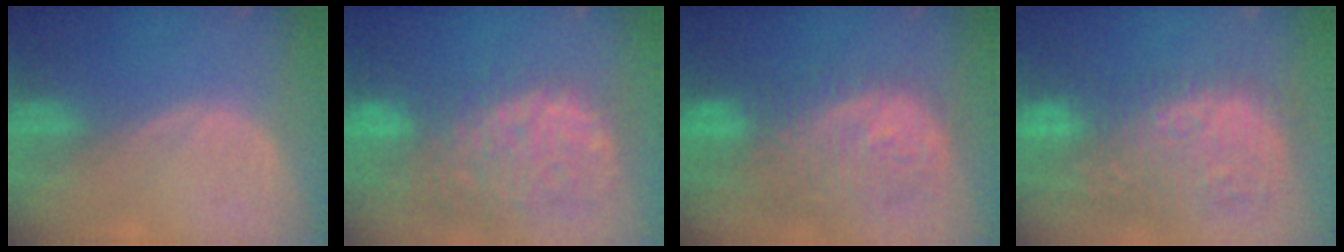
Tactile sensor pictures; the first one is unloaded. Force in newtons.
{"total": 14.4, "press": 11.9, "slide": 8.2}
{"total": 12.3, "press": 10.8, "slide": 5.9}
{"total": 12.9, "press": 11.7, "slide": 5.4}